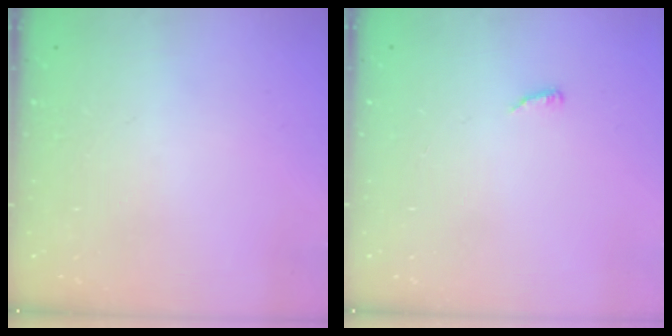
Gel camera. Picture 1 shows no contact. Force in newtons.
{"total": 4.3, "press": 4.2, "slide": 0.6}